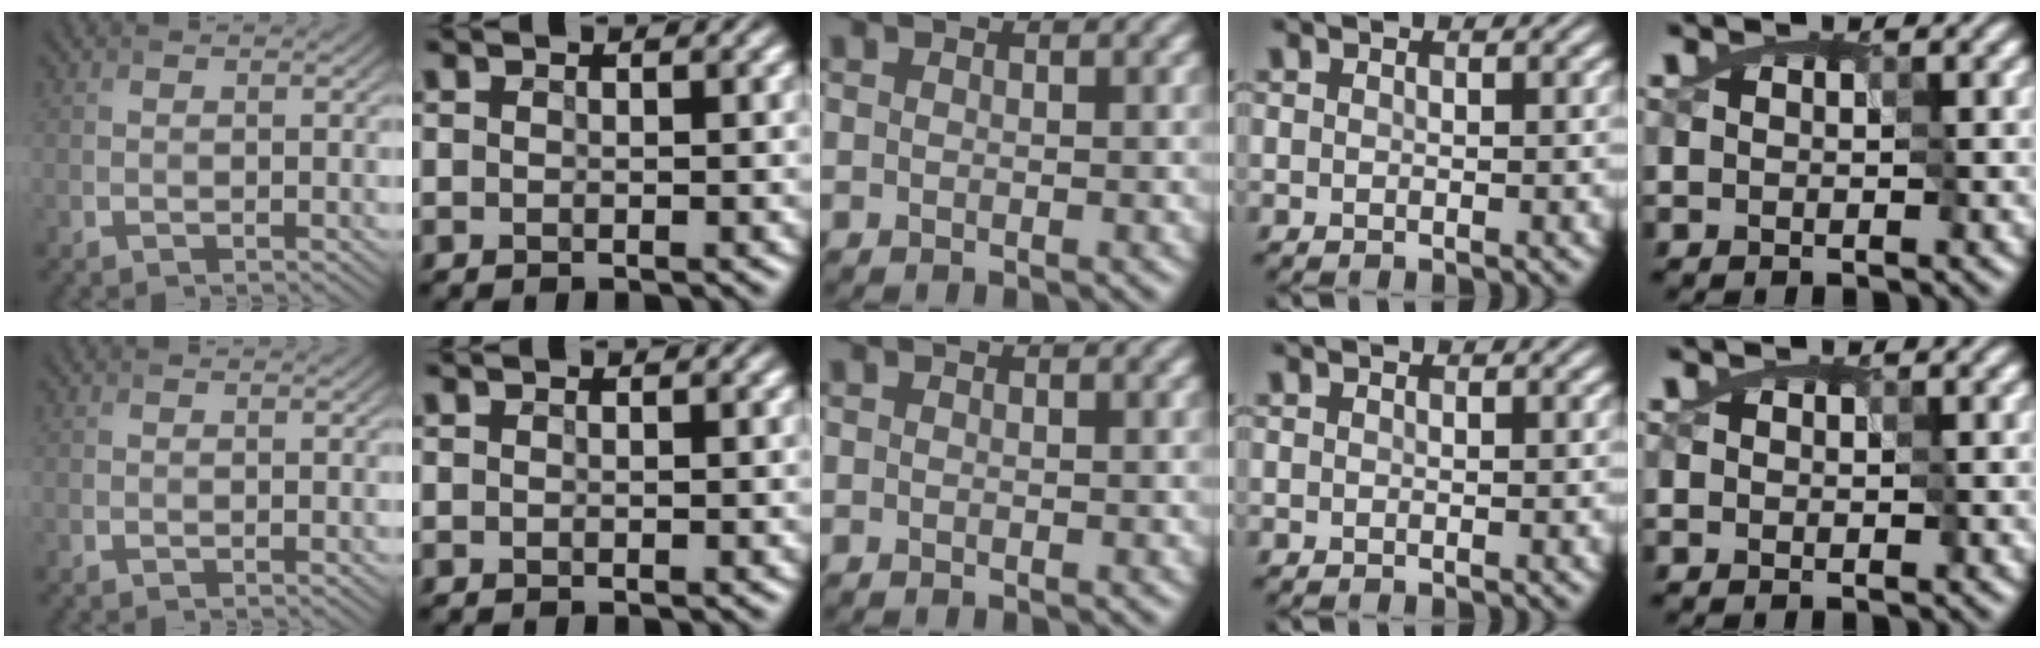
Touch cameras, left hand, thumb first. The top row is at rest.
{"little": {"total": 0.6, "force": [0.3, 0.5, 0.3], "torque": [-0.007, 0.004, 0.006]}}